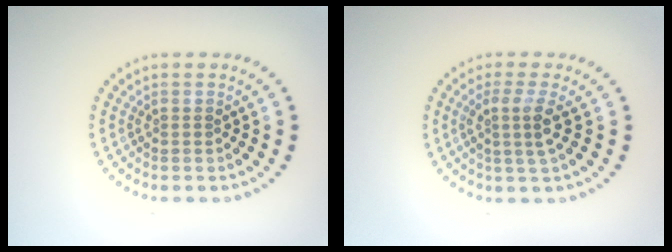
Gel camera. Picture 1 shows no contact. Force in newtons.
{"total": 2.5, "press": 1.9, "slide": 1.6}